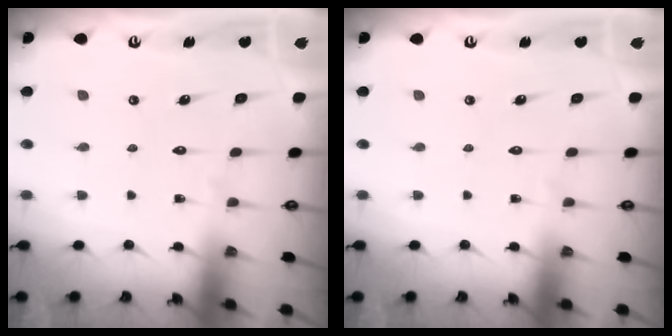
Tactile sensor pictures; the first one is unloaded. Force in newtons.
{"total": 0.0}